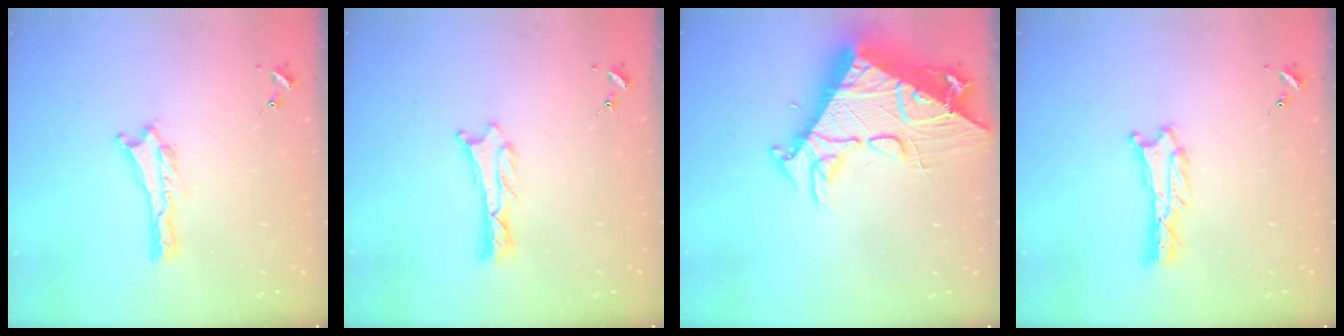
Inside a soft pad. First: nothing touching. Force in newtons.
{"total": 1.2, "press": 1.2, "slide": 0.0}
{"total": 15.2, "press": 15.0, "slide": 1.9}
{"total": 0.7, "press": 0.7, "slide": 0.1}